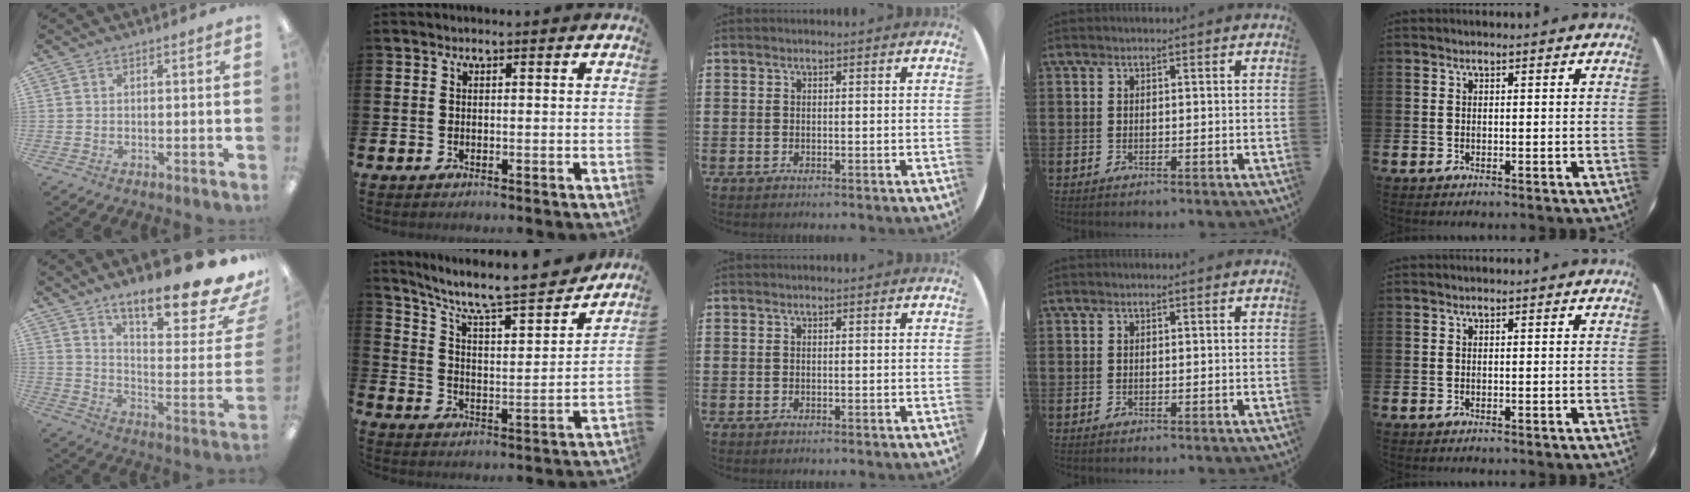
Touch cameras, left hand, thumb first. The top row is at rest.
{"thumb": {"total": 20.2, "force": [15.2, 4.8, 12.5], "torque": [-0.163, -0.121, 0.241]}, "index": {"total": 8.3, "force": [7.4, 1.3, 3.5], "torque": [-0.096, -0.058, 0.121]}}